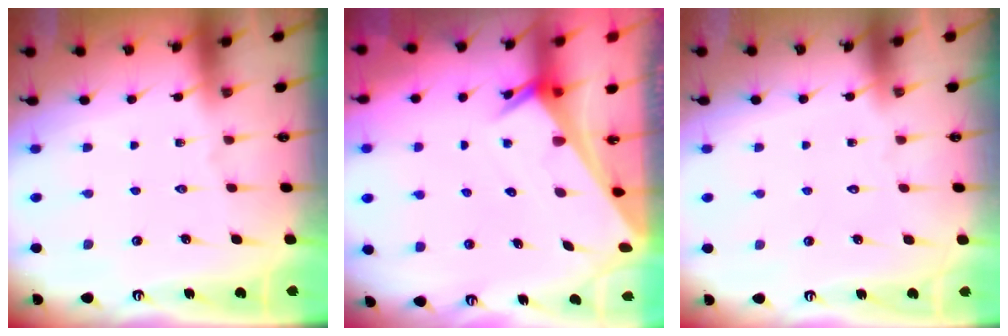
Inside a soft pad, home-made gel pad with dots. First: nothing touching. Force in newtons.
{"total": 2.4, "press": 2.4, "slide": 0.2}
{"total": 1.5, "press": 1.5, "slide": 0.0}